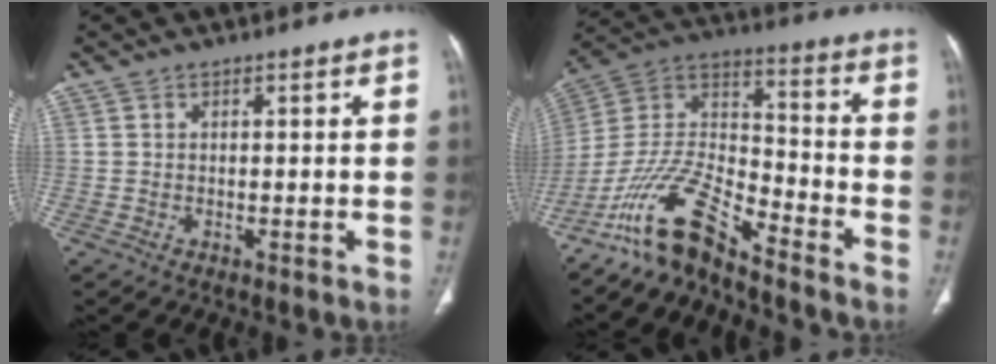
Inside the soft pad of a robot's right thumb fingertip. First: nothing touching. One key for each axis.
{"total": 14.2, "fx": -11.3, "fy": 3.8, "fz": 7.7, "tx": -0.149, "ty": 0.088, "tz": -0.224}